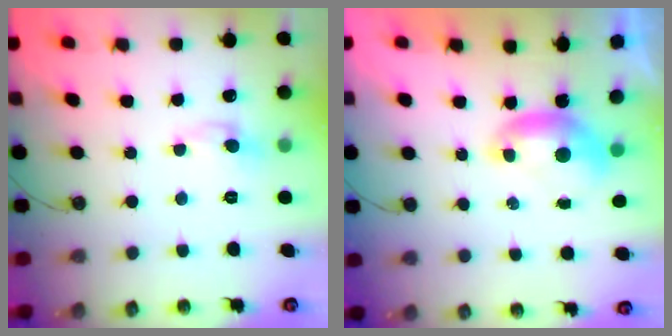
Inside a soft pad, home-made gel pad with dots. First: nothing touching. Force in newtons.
{"total": 0.0}